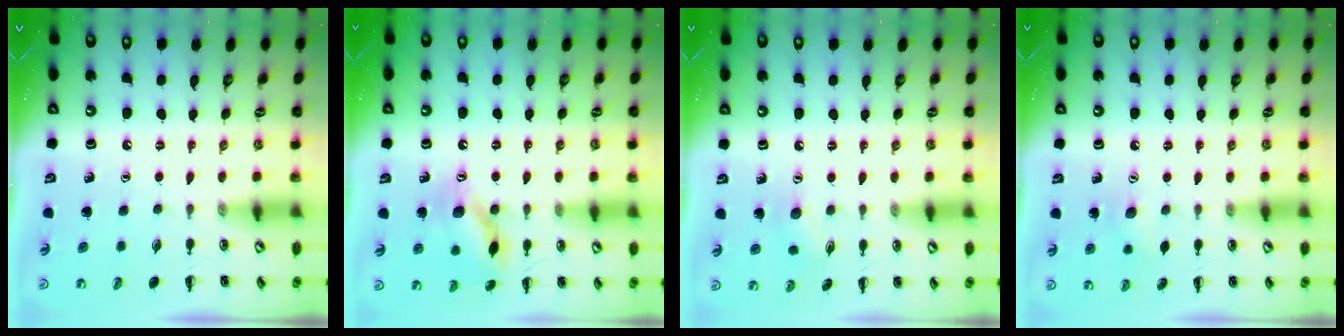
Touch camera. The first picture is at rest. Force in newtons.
{"total": 12.8, "press": 12.8, "slide": 1.2}
{"total": 6.1, "press": 6.0, "slide": 1.2}
{"total": 7.2, "press": 7.1, "slide": 1.6}